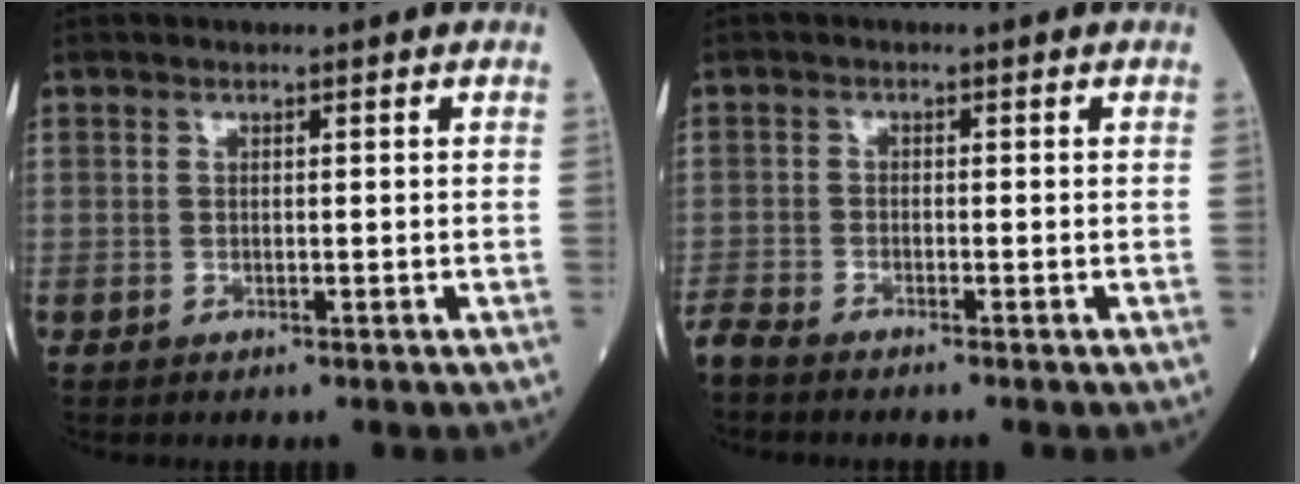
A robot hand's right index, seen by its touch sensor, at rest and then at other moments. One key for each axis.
{"total": 3.6, "fx": -3.3, "fy": 0.0, "fz": 1.3, "tx": -0.025, "ty": -0.010, "tz": -0.060}